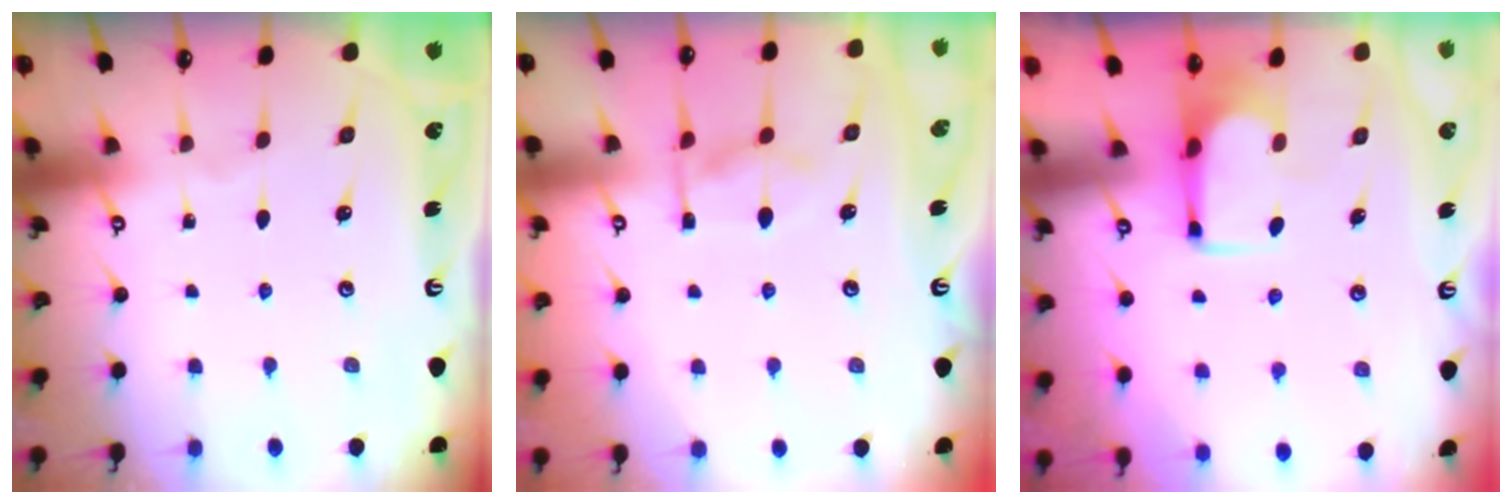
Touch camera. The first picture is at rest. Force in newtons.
{"total": 5.2, "press": 5.0, "slide": 1.5}
{"total": 3.7, "press": 3.7, "slide": 0.0}